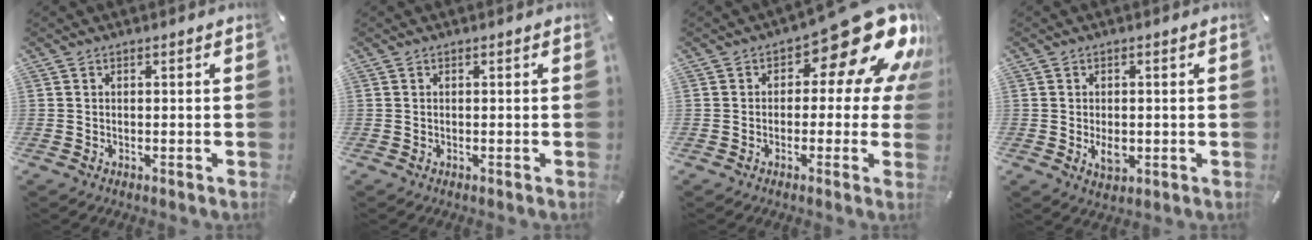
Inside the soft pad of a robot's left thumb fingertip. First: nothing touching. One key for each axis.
{"total": 0.0}
{"total": 19.6, "fx": 9.4, "fy": 8.6, "fz": 14.9, "tx": -0.178, "ty": -0.067, "tz": 0.154}
{"total": 4.0, "fx": -0.6, "fy": 2.6, "fz": 3.0, "tx": -0.058, "ty": -0.005, "tz": -0.012}